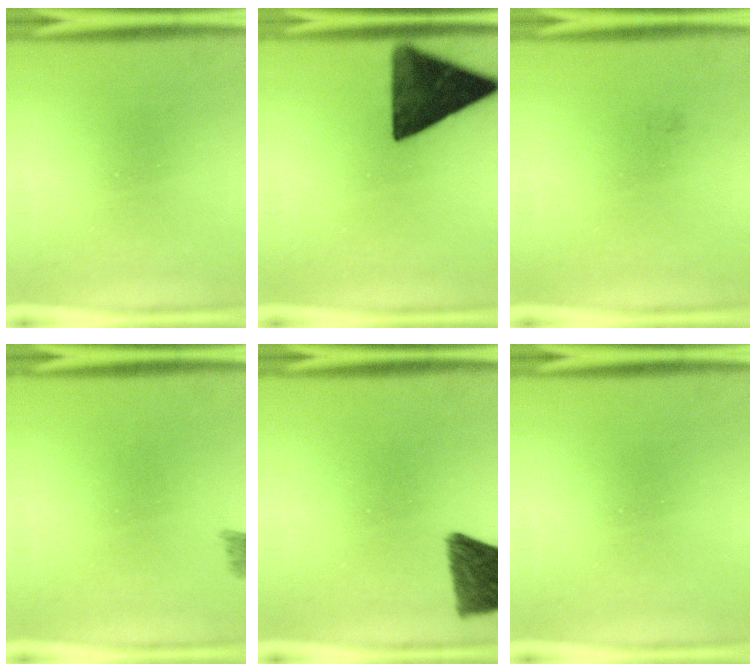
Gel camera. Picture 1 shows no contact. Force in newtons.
{"total": 13.4}
{"total": 0.7}
{"total": 2.0}
{"total": 10.8}
{"total": 0.0}